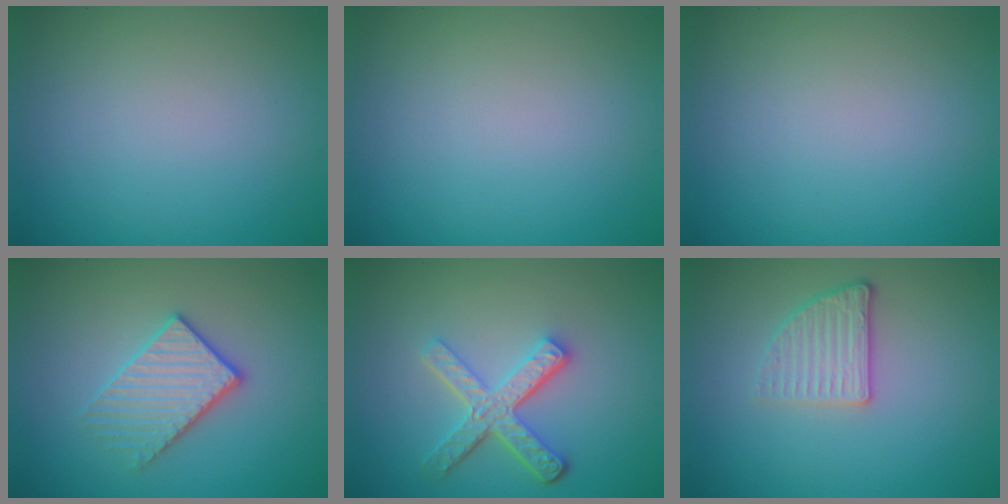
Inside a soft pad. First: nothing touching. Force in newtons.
{"total": 0.0}
{"total": 0.0}
{"total": 3.2, "press": 3.0, "slide": 1.1}
{"total": 4.8, "press": 3.6, "slide": 3.2}
{"total": 2.8, "press": 2.3, "slide": 1.6}